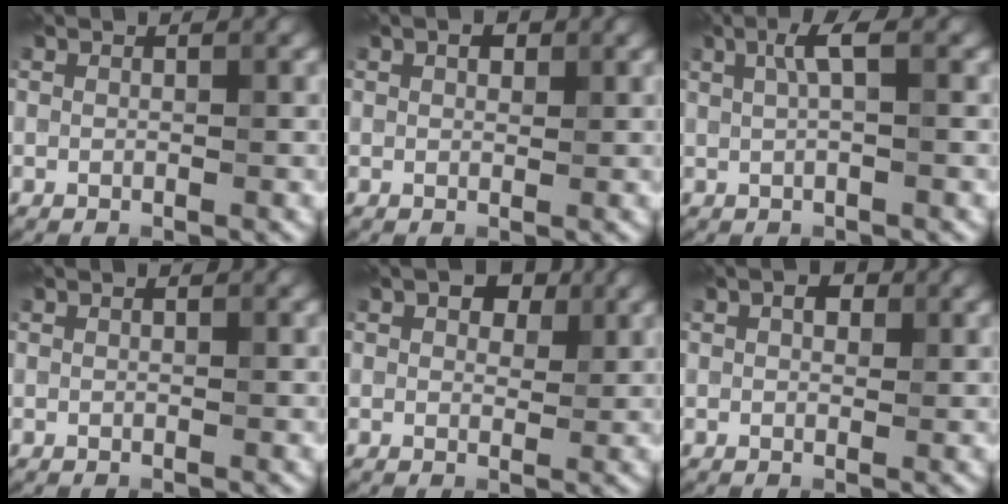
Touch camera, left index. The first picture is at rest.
{"total": 1.2, "force": [0.6, 0.7, 0.7], "torque": [-0.012, 0.003, 0.010]}
{"total": 2.4, "force": [0.7, 0.4, 2.2], "torque": [-0.039, 0.007, 0.011]}
{"total": 0.0}
{"total": 3.5, "force": [1.8, 2.0, 2.2], "torque": [-0.026, 0.000, 0.023]}
{"total": 1.5, "force": [0.6, 1.0, 1.0], "torque": [-0.014, 0.004, 0.007]}